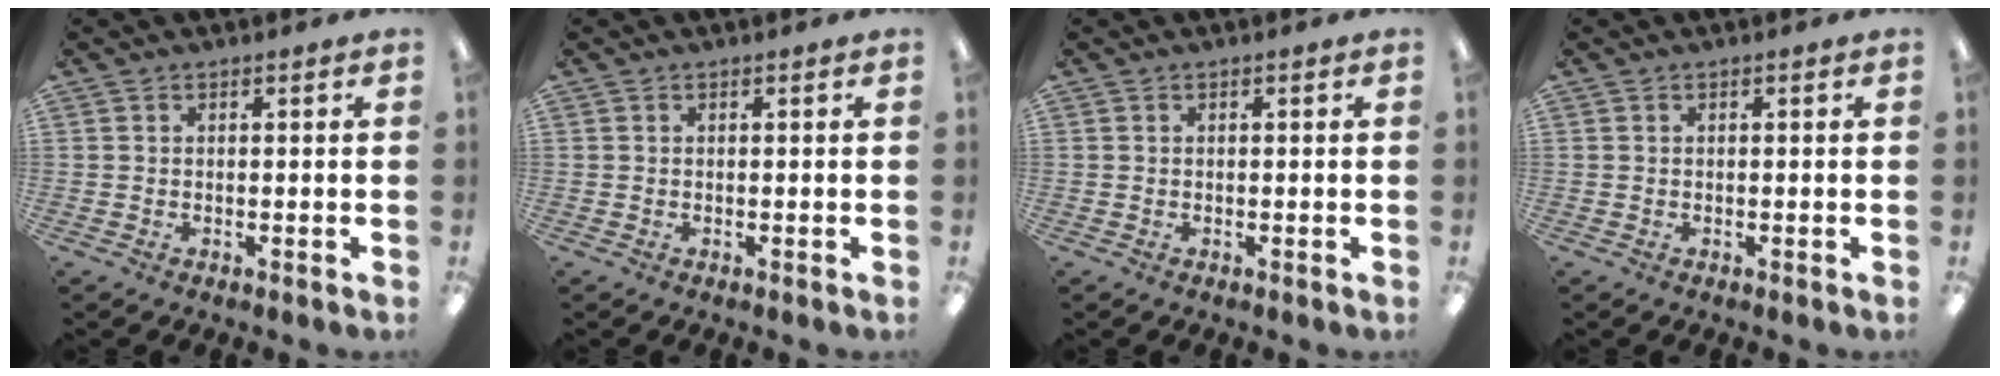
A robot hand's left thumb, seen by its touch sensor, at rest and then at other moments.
{"total": 0.0}
{"total": 0.0}
{"total": 0.0}